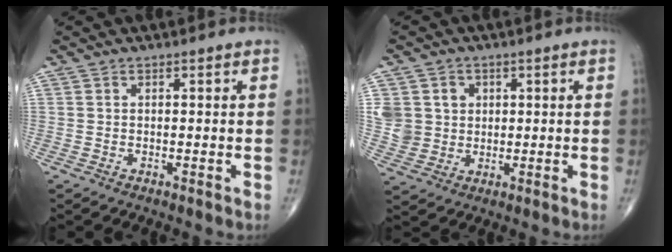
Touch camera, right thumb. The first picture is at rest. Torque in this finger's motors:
{"motor_torque": [0.04, 0.05, 0.30, 0.30, 0.01]}